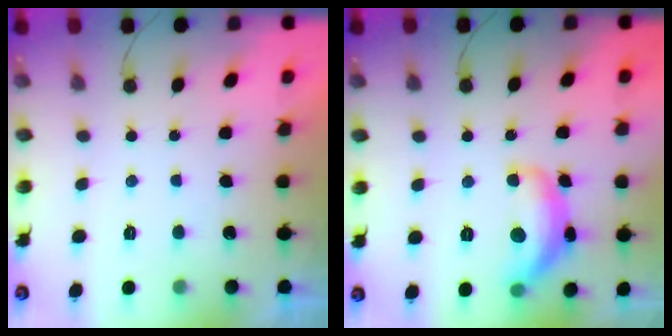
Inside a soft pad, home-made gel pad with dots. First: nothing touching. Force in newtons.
{"total": 14.2, "press": 14.2, "slide": 1.0}